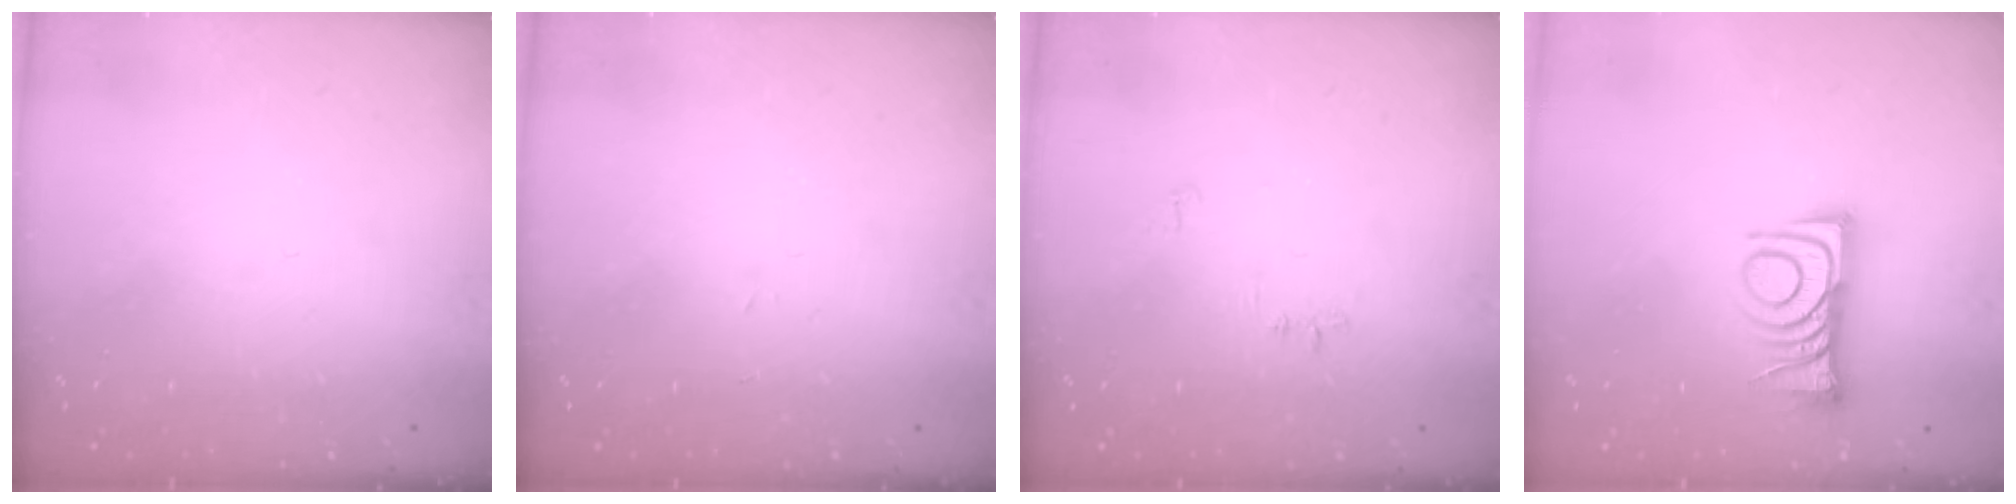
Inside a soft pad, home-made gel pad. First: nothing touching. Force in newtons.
{"total": 2.0, "press": 2.0, "slide": 0.3}
{"total": 4.3, "press": 4.2, "slide": 0.6}
{"total": 9.4, "press": 9.3, "slide": 0.7}